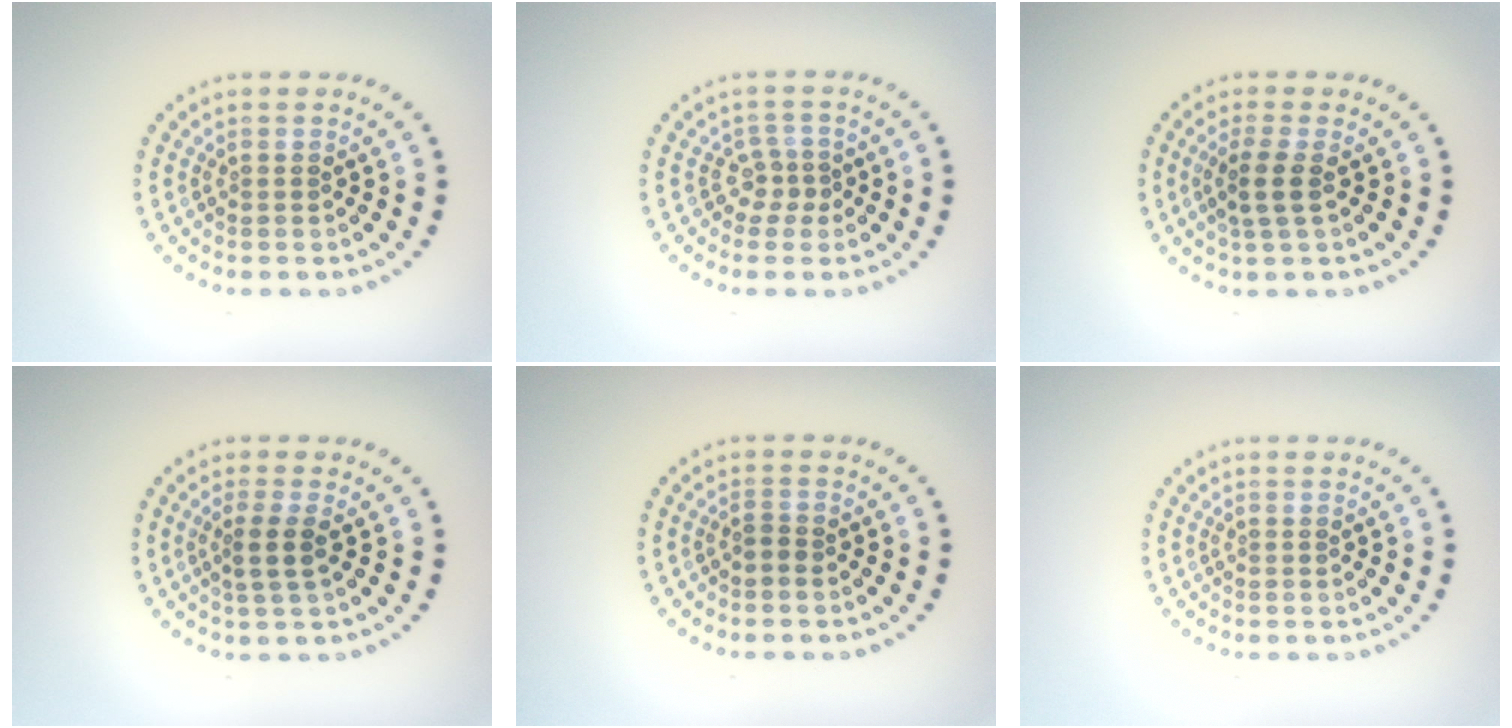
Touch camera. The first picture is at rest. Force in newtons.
{"total": 1.9, "press": 1.3, "slide": 1.4}
{"total": 2.2, "press": 1.9, "slide": 1.2}
{"total": 2.1, "press": 1.7, "slide": 1.2}
{"total": 0.7, "press": 0.5, "slide": 0.5}
{"total": 0.0}